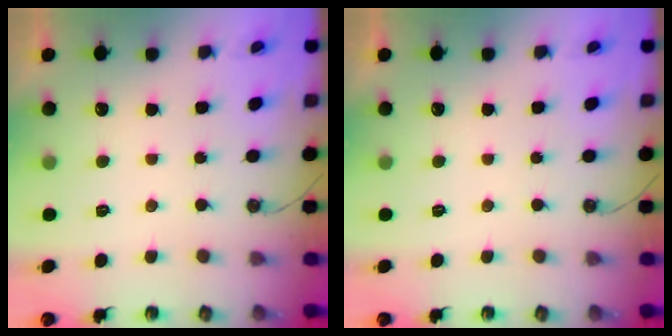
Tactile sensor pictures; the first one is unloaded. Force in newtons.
{"total": 0.0}